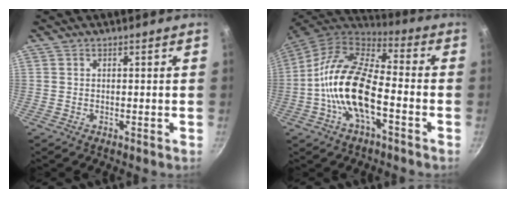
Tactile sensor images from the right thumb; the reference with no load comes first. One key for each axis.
{"total": 17.1, "fx": -4.1, "fy": 7.7, "fz": 14.6, "tx": -0.265, "ty": 0.040, "tz": -0.096}